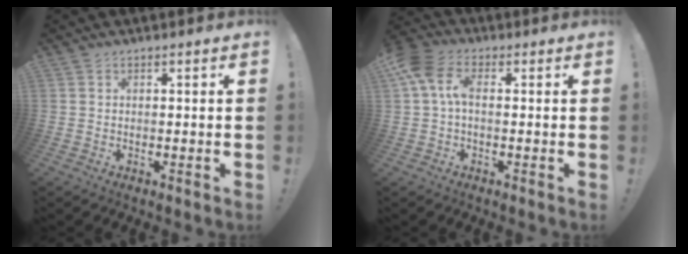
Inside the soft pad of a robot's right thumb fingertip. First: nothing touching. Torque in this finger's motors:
{"motor_torque": [-0.62, 1.50, 0.63, -0.03, 0.44]}